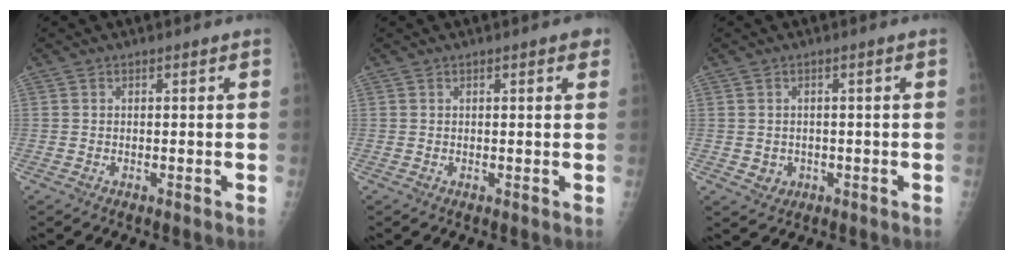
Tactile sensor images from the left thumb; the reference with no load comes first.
{"total": 1.9, "force": [0.9, 0.5, 1.6], "torque": [-0.018, 0.000, 0.009]}
{"total": 2.4, "force": [-0.4, 2.2, 0.9], "torque": [-0.003, 0.002, 0.002]}